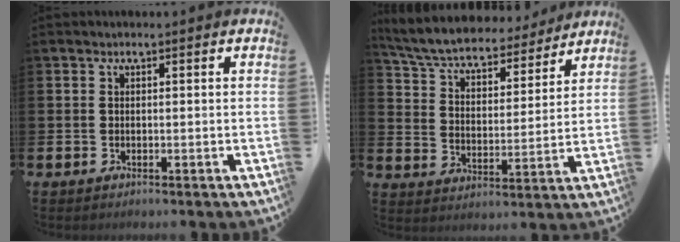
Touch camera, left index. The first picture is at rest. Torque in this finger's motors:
{"motor_torque": [1.09, -1.05, 0.68, 0.21]}